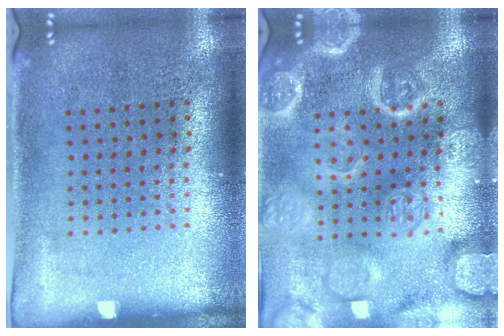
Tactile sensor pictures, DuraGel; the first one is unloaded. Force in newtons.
{"total": 4.5, "press": 4.5, "slide": 0.6}